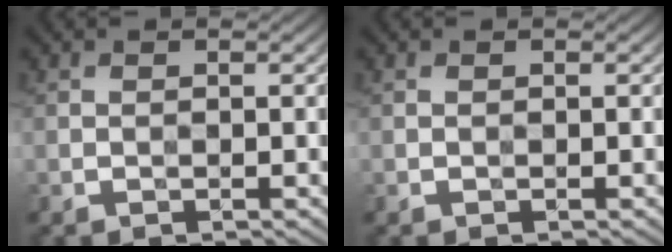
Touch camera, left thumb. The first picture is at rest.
{"total": 0.0}